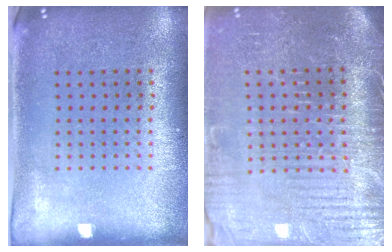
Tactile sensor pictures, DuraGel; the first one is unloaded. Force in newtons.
{"total": 4.5, "press": 4.1, "slide": 1.7}